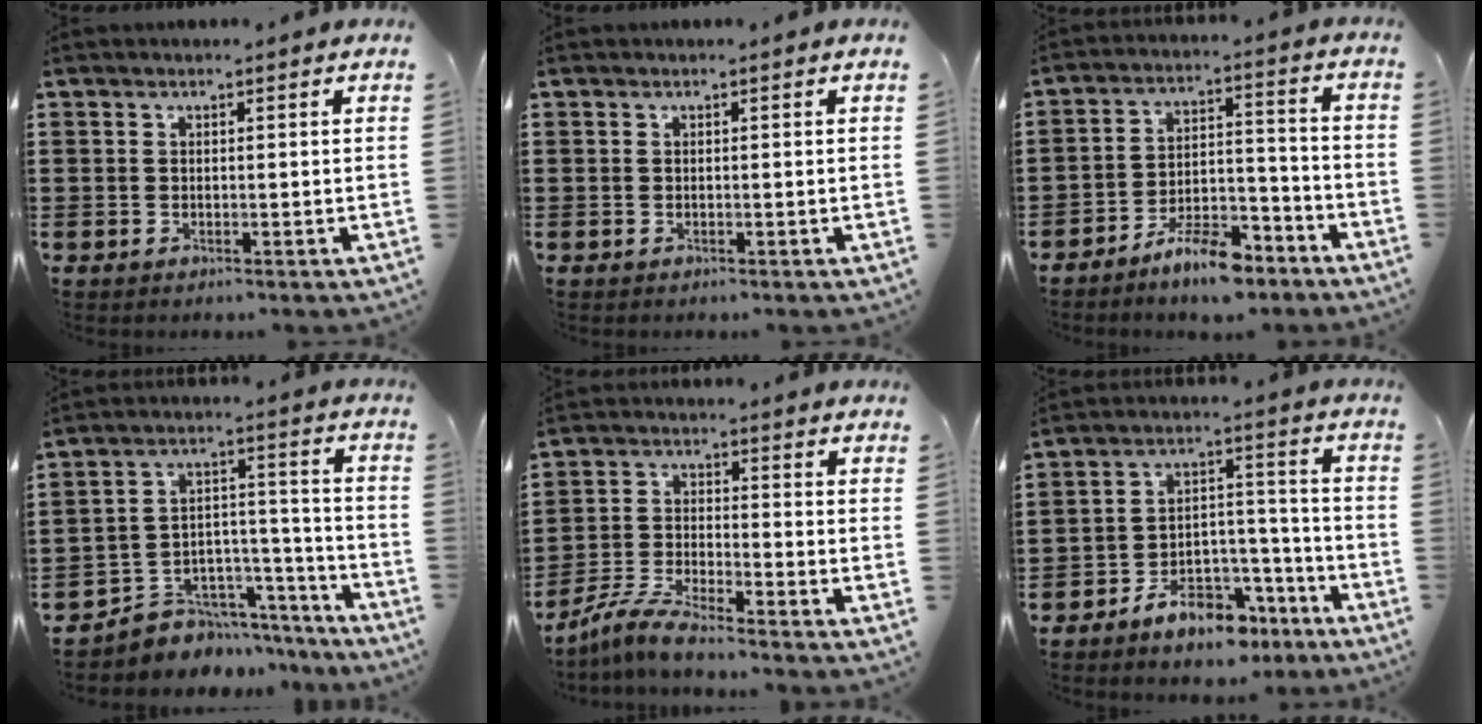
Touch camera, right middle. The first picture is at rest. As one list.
[{"total": 0.0}, {"total": 8.2, "force": [-7.1, 1.8, 3.5], "torque": [-0.060, 0.021, -0.134]}, {"total": 5.5, "force": [-4.7, 2.8, 0.2], "torque": [-0.010, 0.013, -0.092]}, {"total": 5.9, "force": [-5.3, 0.2, 2.4], "torque": [-0.068, -0.012, -0.108]}, {"total": 8.6, "force": [-7.2, 3.3, 3.3], "torque": [-0.048, 0.034, -0.131]}]